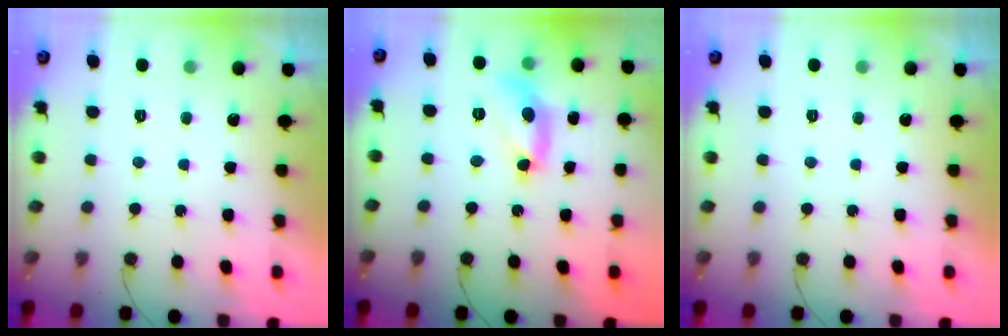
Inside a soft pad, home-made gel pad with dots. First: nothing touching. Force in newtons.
{"total": 13.3, "press": 13.2, "slide": 0.9}
{"total": 0.0}